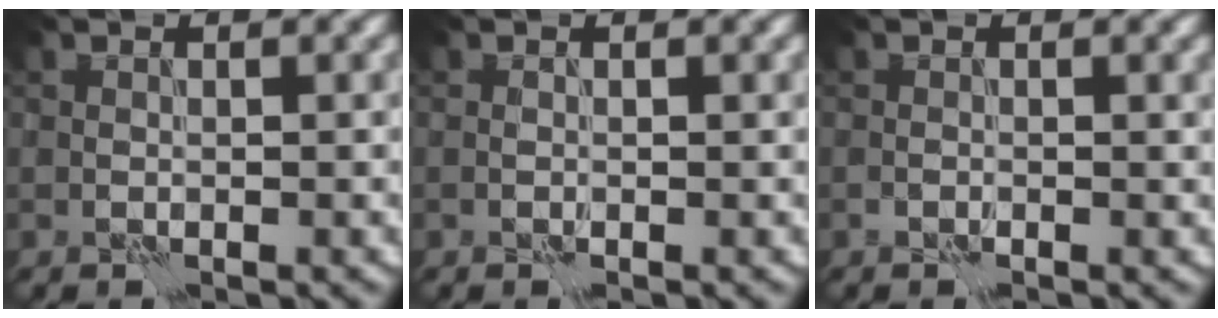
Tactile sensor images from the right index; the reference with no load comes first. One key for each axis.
{"total": 0.0}
{"total": 0.7, "fx": -0.2, "fy": 0.2, "fz": 0.6, "tx": -0.010, "ty": -0.004, "tz": -0.004}